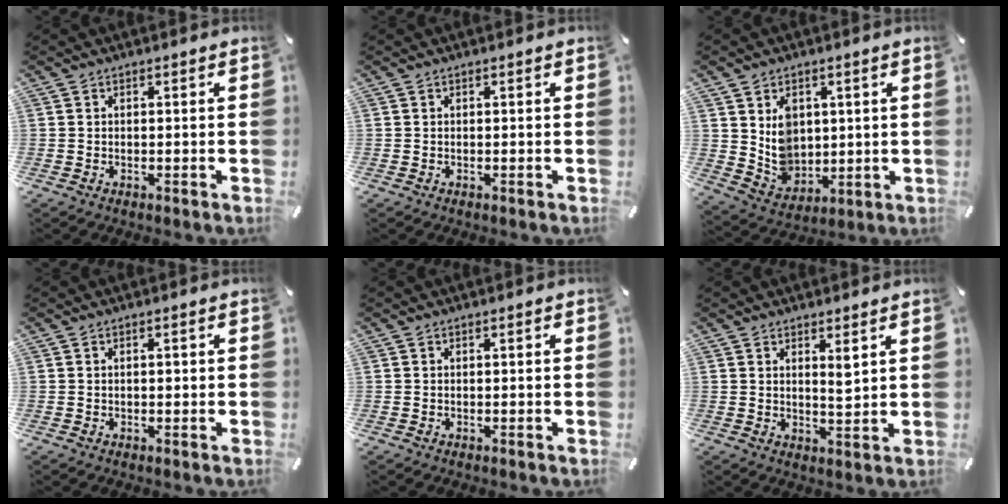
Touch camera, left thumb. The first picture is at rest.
{"total": 0.0}
{"total": 8.1, "force": [3.1, 7.0, 2.6], "torque": [-0.047, -0.016, 0.065]}
{"total": 0.8, "force": [0.0, 0.5, 0.6], "torque": [-0.013, 0.000, 0.000]}
{"total": 0.0}
{"total": 3.7, "force": [2.3, 0.9, 2.8], "torque": [-0.045, -0.014, 0.036]}